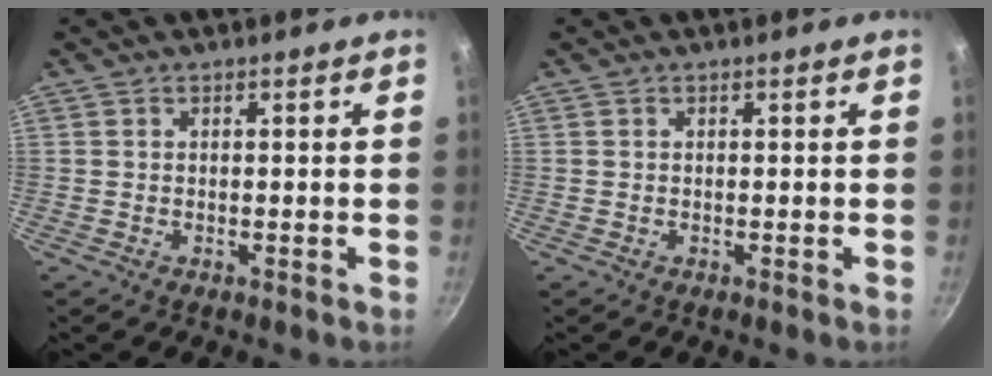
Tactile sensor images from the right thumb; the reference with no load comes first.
{"total": 0.0}